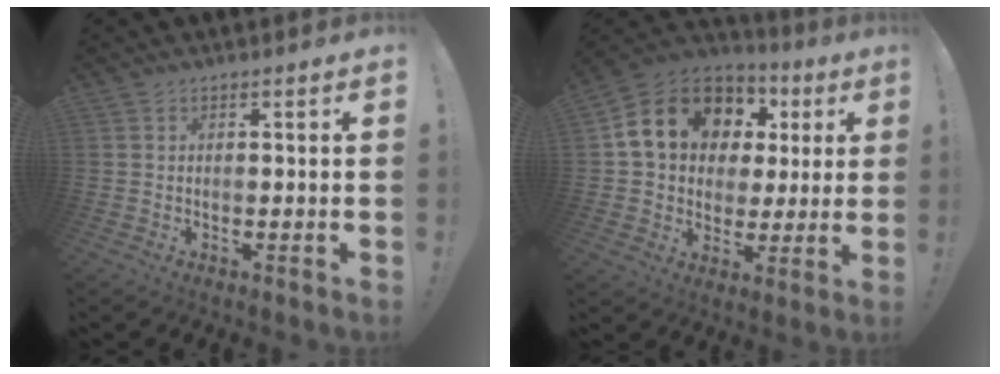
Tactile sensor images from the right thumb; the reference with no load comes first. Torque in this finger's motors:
{"motor_torque": [1.70, 3.30, 0.62, -0.40, 0.28]}